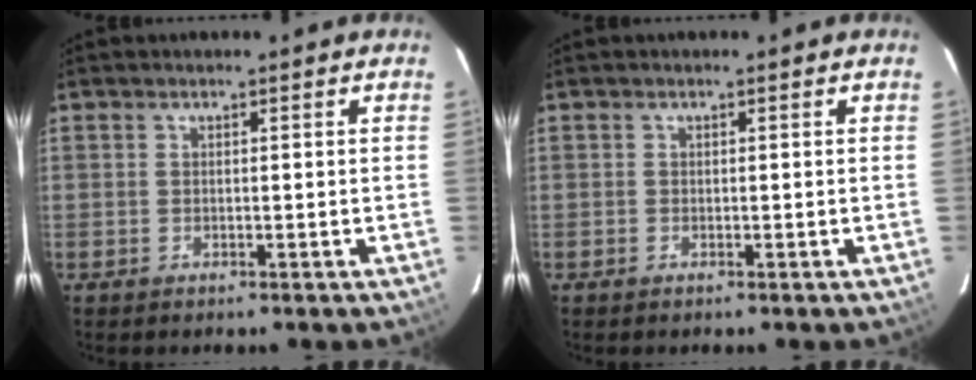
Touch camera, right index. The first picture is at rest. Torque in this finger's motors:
{"motor_torque": [0.04, -0.05, -0.04, 0.00]}